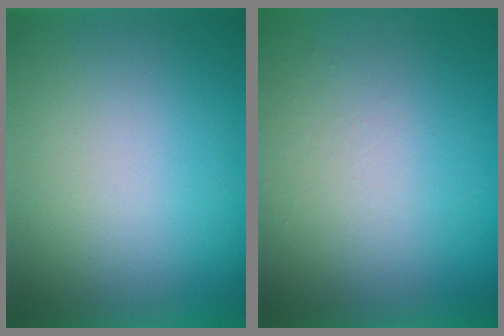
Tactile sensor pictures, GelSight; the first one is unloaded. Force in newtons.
{"total": 8.6}